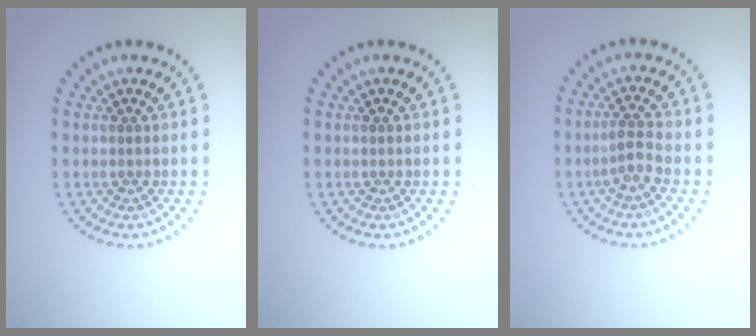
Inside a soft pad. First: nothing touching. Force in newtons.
{"total": 0.0}
{"total": 1.9, "press": 1.5, "slide": 1.2}